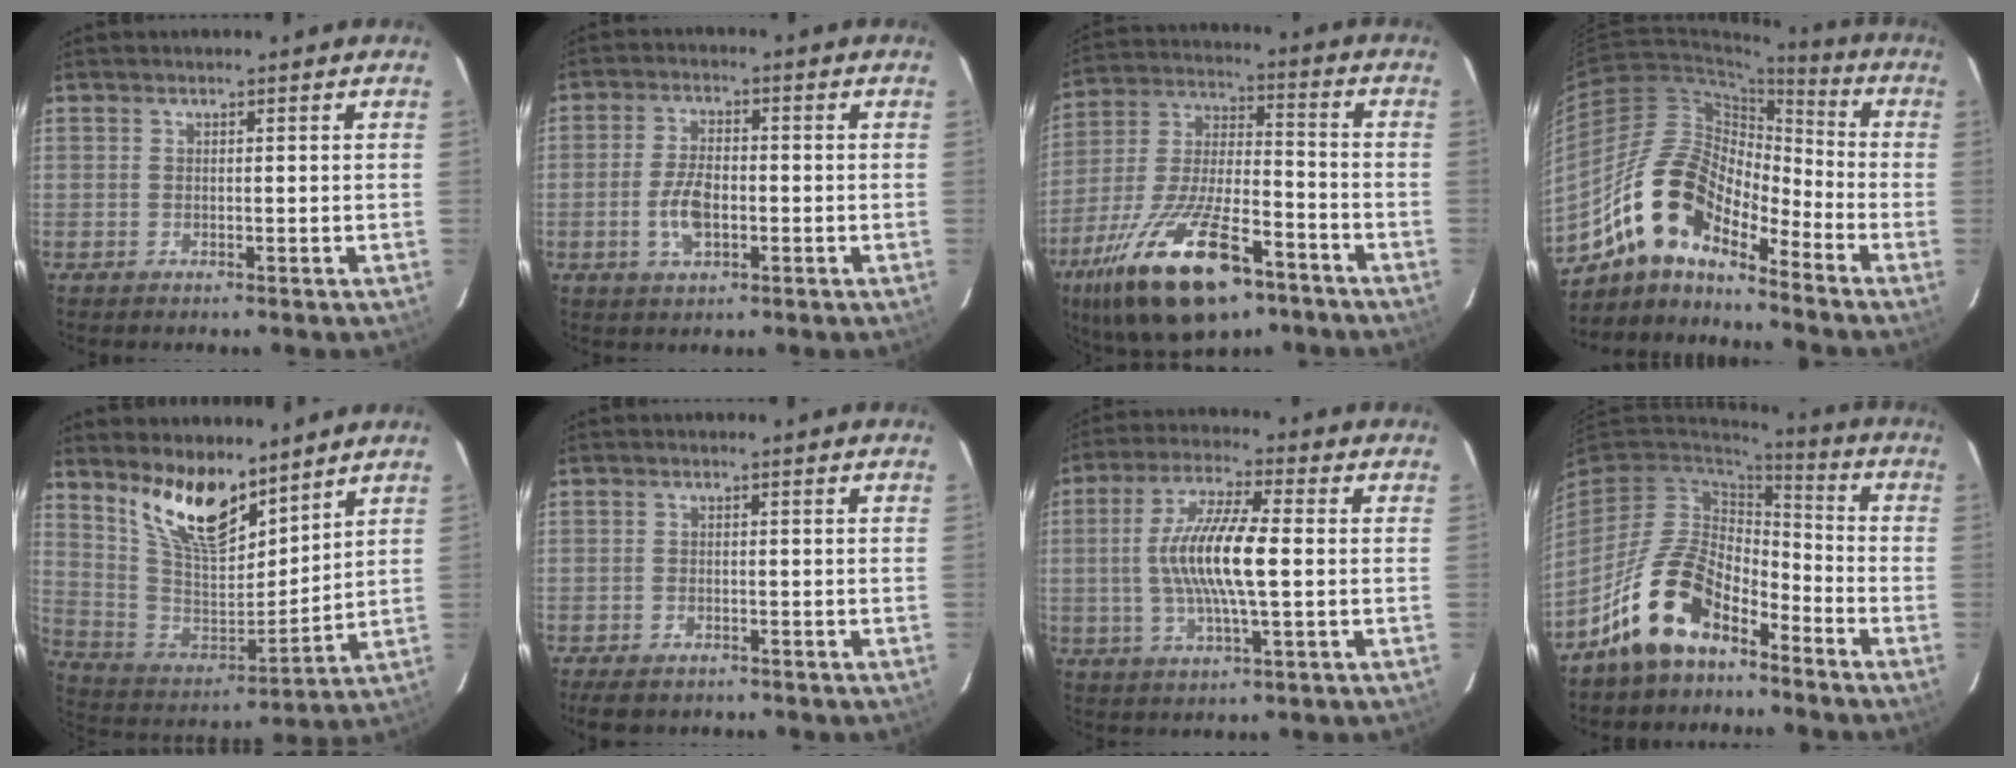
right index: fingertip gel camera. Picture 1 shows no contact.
{"total": 6.5, "force": [-1.7, 3.4, 5.3], "torque": [-0.109, 0.001, -0.029]}
{"total": 24.0, "force": [-14.2, 9.3, 17.0], "torque": [-0.335, -0.027, -0.240]}
{"total": 14.5, "force": [-11.0, 5.3, 7.9], "torque": [-0.135, 0.009, -0.222]}
{"total": 15.3, "force": [10.9, 5.9, 9.0], "torque": [-0.176, -0.009, 0.216]}
{"total": 5.1, "force": [-3.9, 2.5, 2.0], "torque": [-0.053, -0.007, -0.062]}
{"total": 12.5, "force": [-0.3, 2.2, 12.3], "torque": [-0.240, 0.005, -0.009]}
{"total": 14.1, "force": [-8.9, 7.4, 8.2], "torque": [-0.173, 0.014, -0.161]}